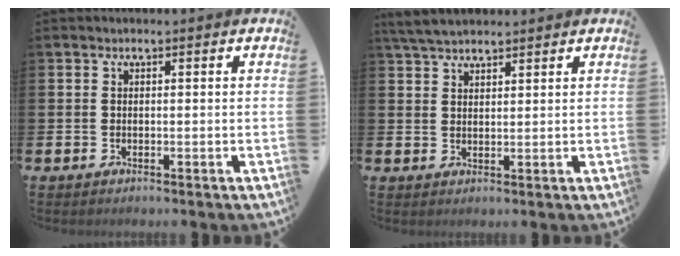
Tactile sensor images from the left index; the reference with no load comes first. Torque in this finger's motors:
{"motor_torque": [-0.02, -0.35, 0.55, 0.08]}